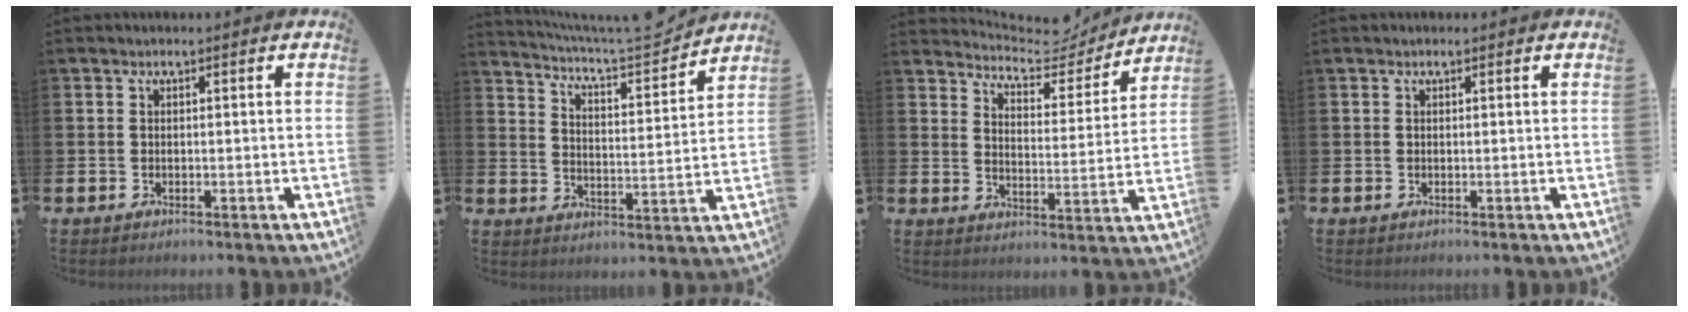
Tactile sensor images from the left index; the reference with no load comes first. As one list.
[{"total": 6.2, "force": [6.1, 0.3, 1.5], "torque": [-0.052, -0.055, 0.100]}, {"total": 5.6, "force": [5.2, 1.8, 1.0], "torque": [-0.036, -0.043, 0.083]}, {"total": 0.0}]